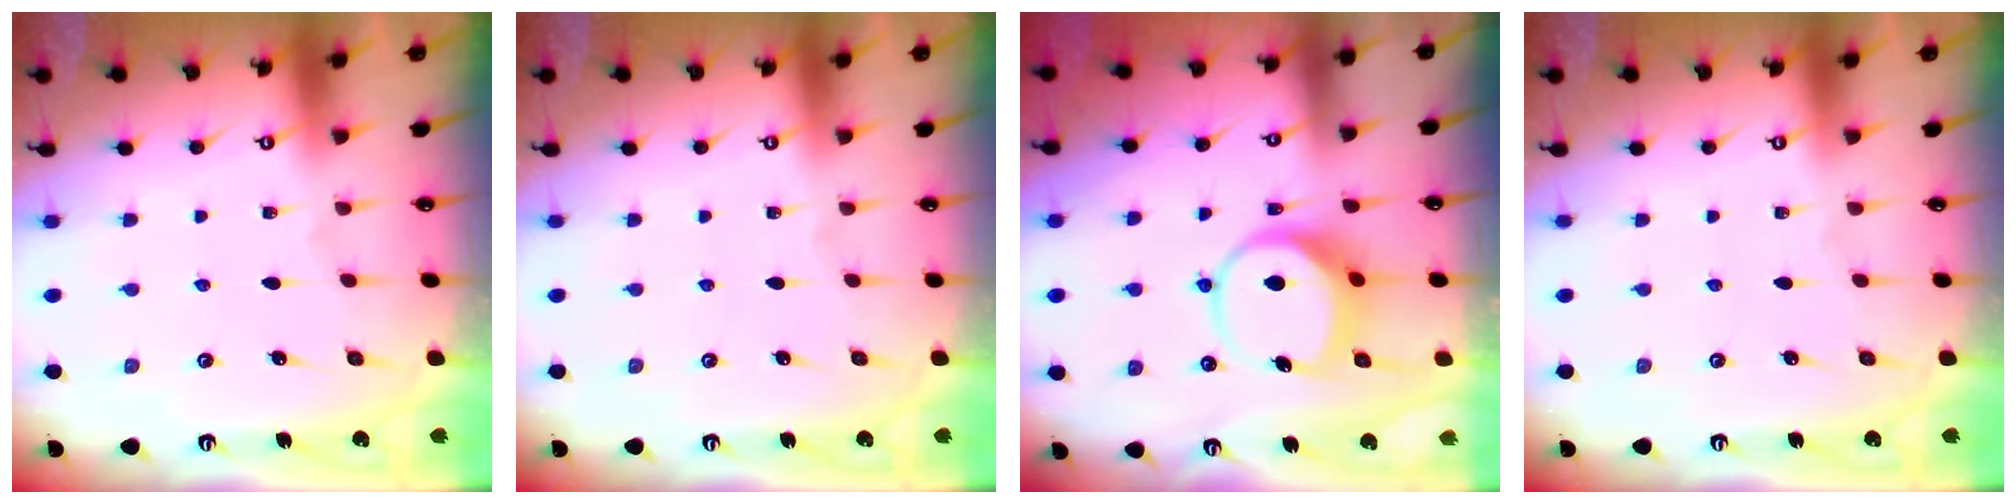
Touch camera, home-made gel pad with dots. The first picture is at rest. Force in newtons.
{"total": 0.0}
{"total": 7.8, "press": 7.7, "slide": 1.1}
{"total": 0.0}